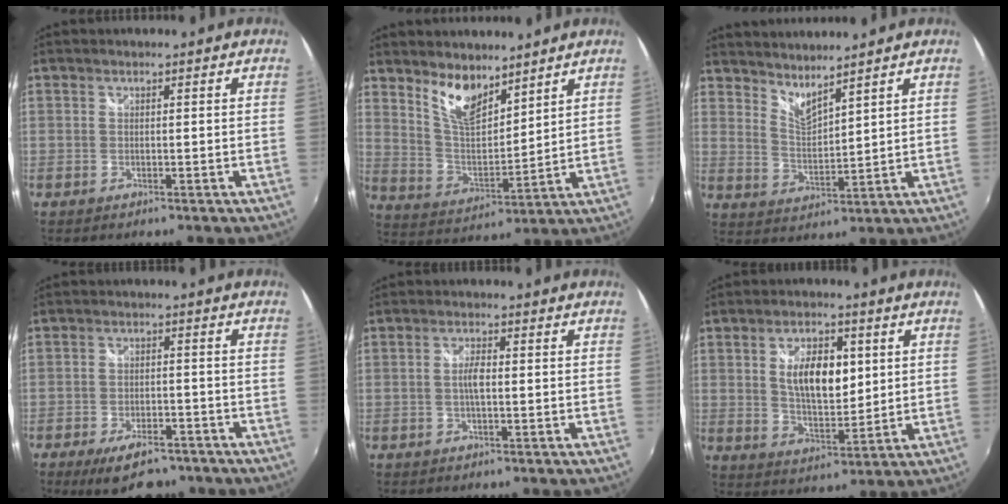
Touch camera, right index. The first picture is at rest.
{"total": 9.5, "force": [6.9, 3.6, 5.4], "torque": [-0.096, -0.004, 0.136]}
{"total": 5.9, "force": [5.4, 0.6, 2.3], "torque": [-0.039, -0.011, 0.099]}
{"total": 10.1, "force": [-7.4, 4.1, 5.4], "torque": [-0.119, -0.010, -0.111]}
{"total": 2.6, "force": [-0.3, 0.8, 2.5], "torque": [-0.048, 0.003, -0.006]}
{"total": 10.5, "force": [2.5, 5.3, 8.7], "torque": [-0.148, 0.005, 0.047]}